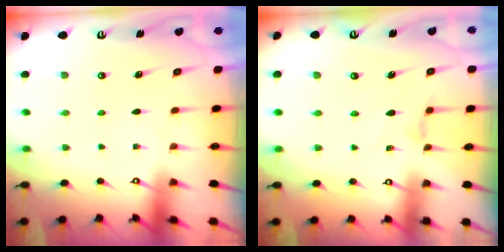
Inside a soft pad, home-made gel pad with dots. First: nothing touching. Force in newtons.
{"total": 2.6, "press": 2.6, "slide": 0.5}